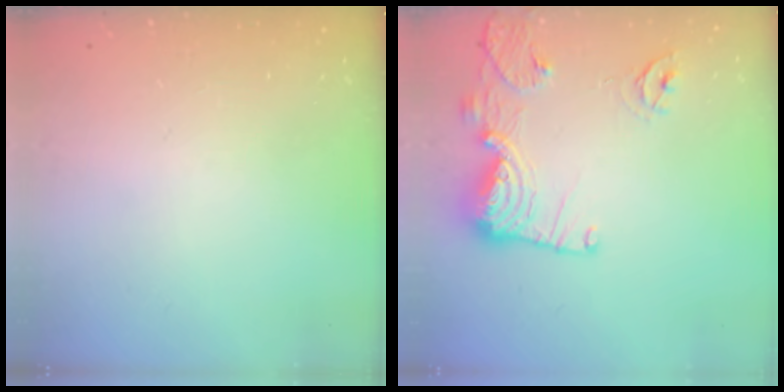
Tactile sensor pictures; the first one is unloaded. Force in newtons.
{"total": 14.3, "press": 14.2, "slide": 1.4}